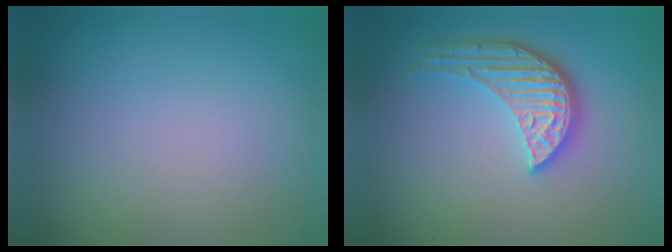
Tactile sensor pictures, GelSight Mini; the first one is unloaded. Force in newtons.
{"total": 4.5, "press": 3.7, "slide": 2.6}